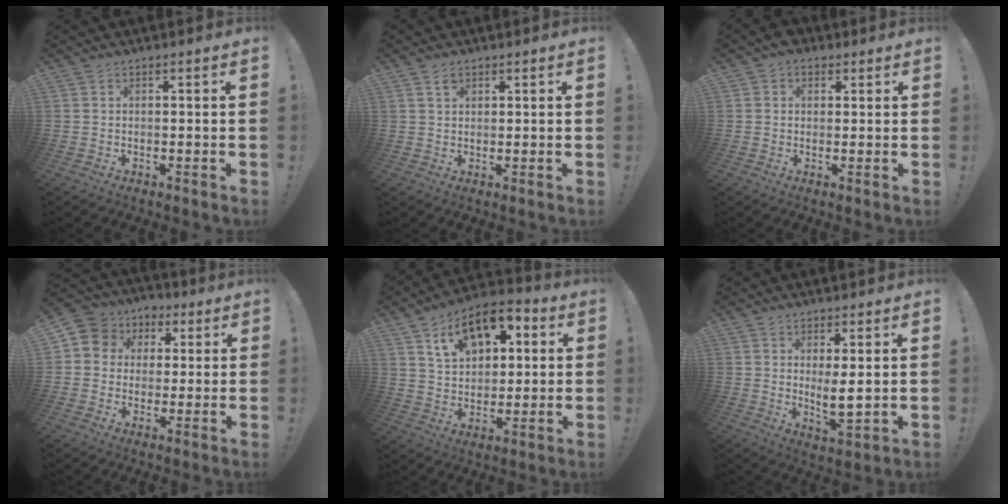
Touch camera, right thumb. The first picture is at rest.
{"total": 2.3, "force": [1.5, 1.4, 1.1], "torque": [-0.001, -0.008, 0.023]}
{"total": 3.4, "force": [0.8, 3.0, 1.4], "torque": [-0.020, 0.002, 0.015]}
{"total": 7.6, "force": [1.3, 7.3, 2.0], "torque": [-0.027, 0.002, 0.029]}
{"total": 14.5, "force": [7.2, 9.3, 8.5], "torque": [-0.132, -0.031, 0.132]}
{"total": 6.2, "force": [1.7, 1.3, 5.8], "torque": [-0.082, -0.029, 0.028]}